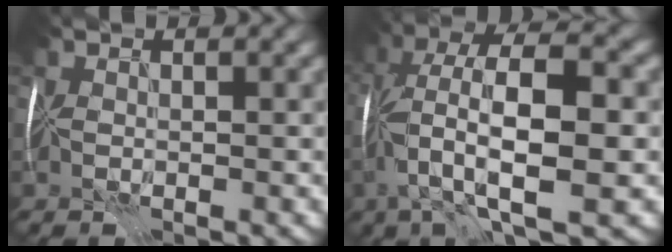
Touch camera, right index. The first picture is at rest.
{"total": 10.4, "force": [-0.8, 3.3, 9.9], "torque": [-0.189, 0.014, -0.020]}